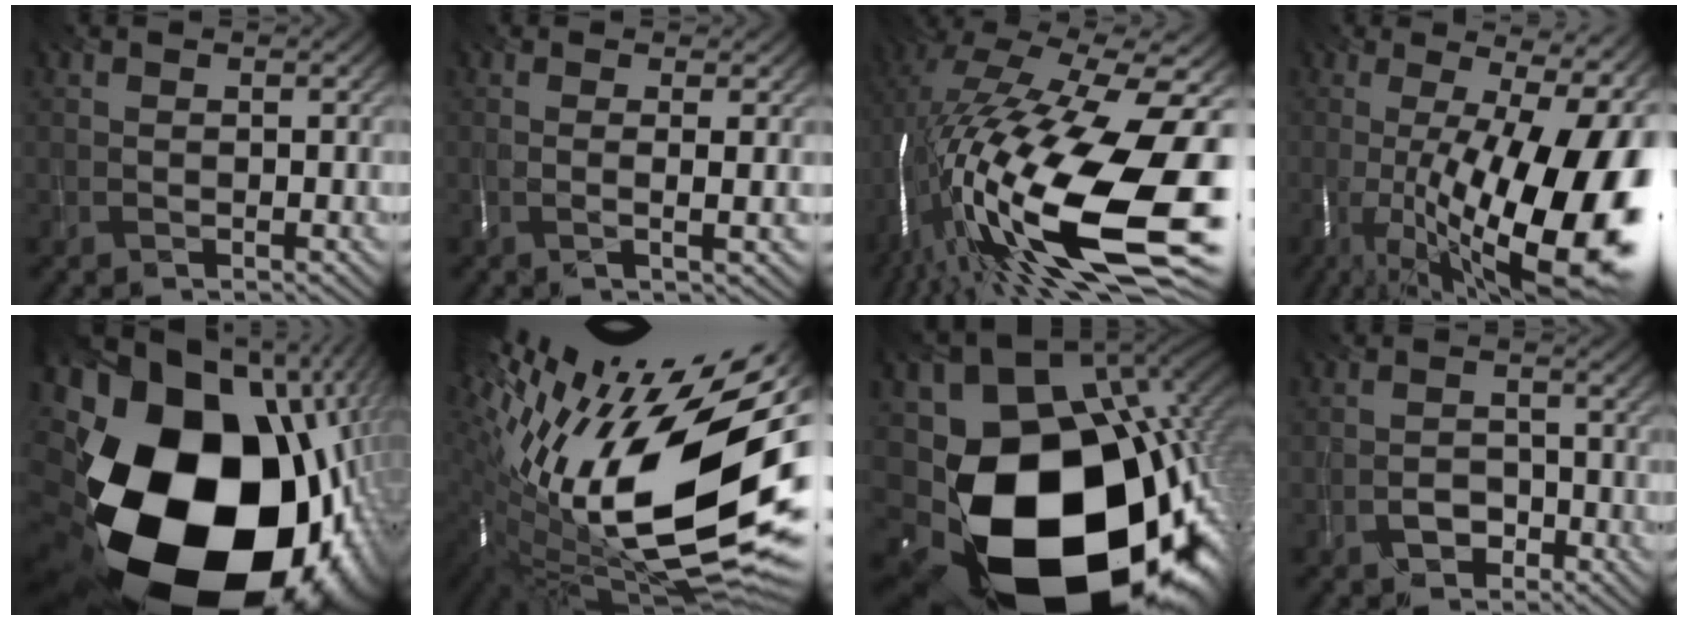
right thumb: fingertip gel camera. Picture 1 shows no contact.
{"total": 2.6, "force": [0.1, 0.1, 2.6], "torque": [-0.041, 0.001, -0.003]}
{"total": 21.4, "force": [-5.5, 7.5, 19.3], "torque": [-0.374, -0.026, -0.100]}
{"total": 19.9, "force": [-3.8, 6.9, 18.3], "torque": [-0.237, -0.013, -0.077]}
{"total": 24.3, "force": [-6.2, 17.0, 16.1], "torque": [-0.345, -0.101, -0.058]}
{"total": 19.3, "force": [2.6, 7.3, 17.6], "torque": [-0.324, -0.031, 0.059]}
{"total": 22.4, "force": [-7.8, 15.5, 14.2], "torque": [-0.293, -0.102, -0.069]}
{"total": 2.4, "force": [-2.2, 0.8, 0.2], "torque": [0.001, 0.000, -0.044]}